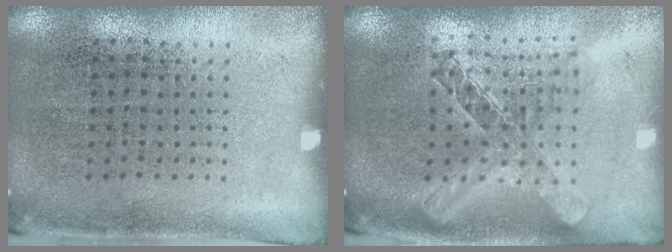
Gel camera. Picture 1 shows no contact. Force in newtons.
{"total": 2.1, "press": 1.7, "slide": 1.1}